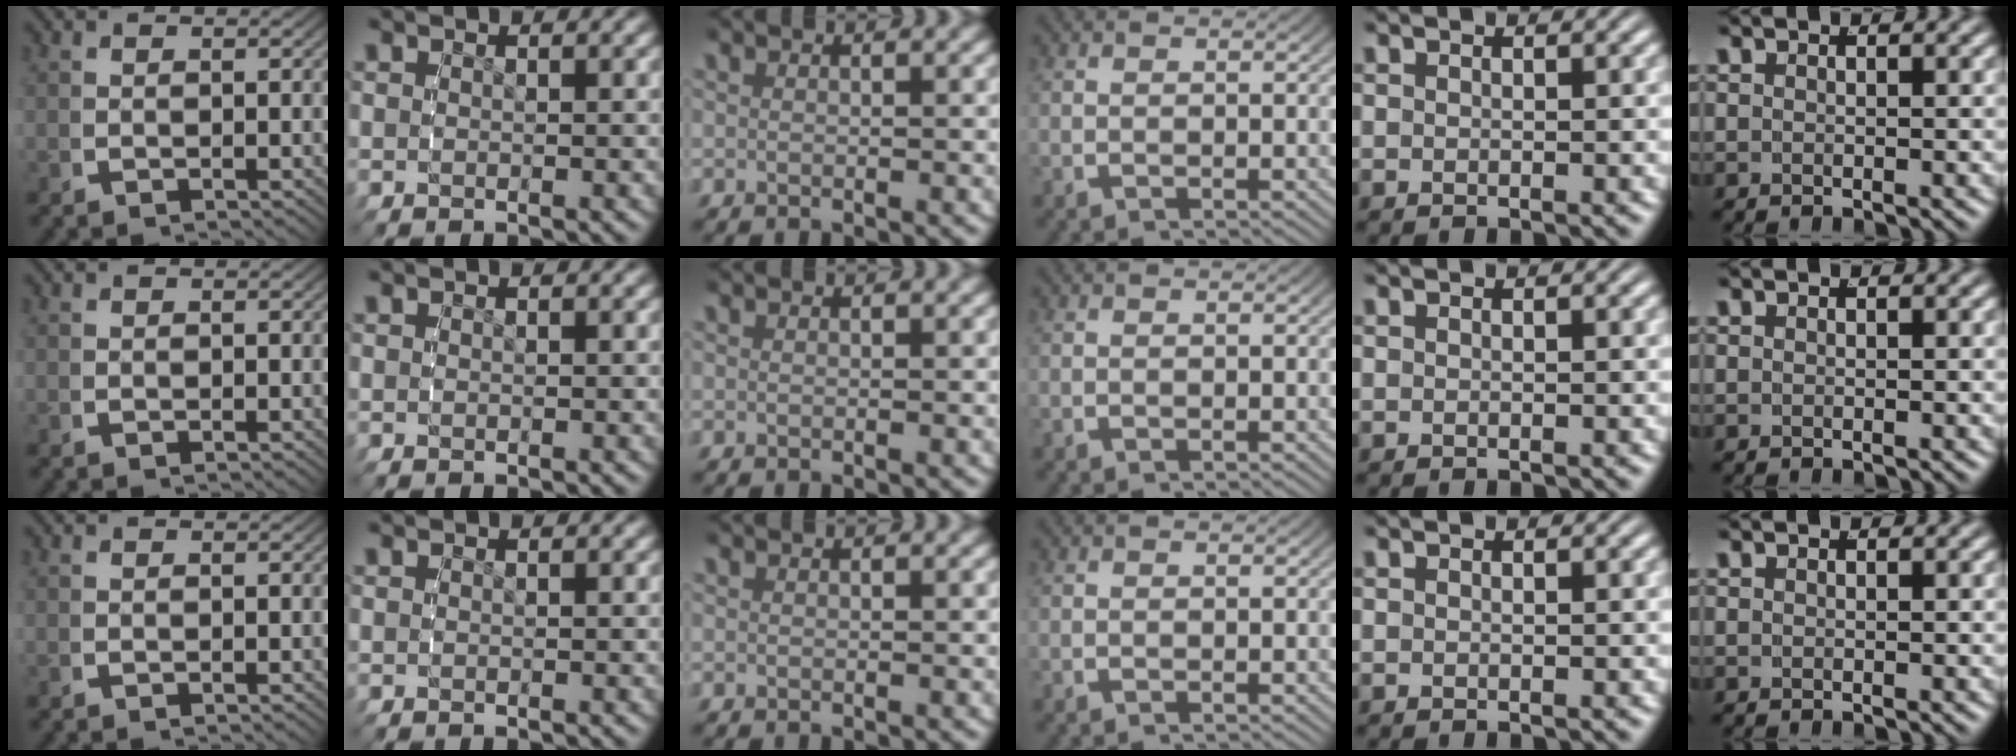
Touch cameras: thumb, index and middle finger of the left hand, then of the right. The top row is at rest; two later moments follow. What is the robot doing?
{"motion": "reach", "object": "markers"}